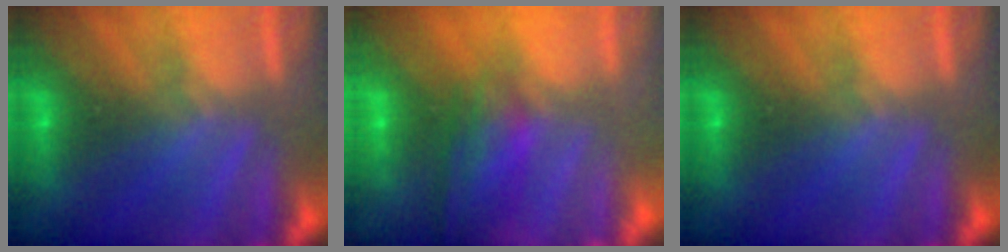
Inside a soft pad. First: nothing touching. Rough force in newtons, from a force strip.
{"total": 9.2}
{"total": 0.0}